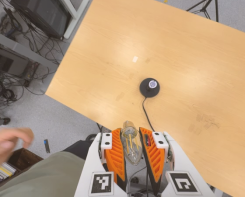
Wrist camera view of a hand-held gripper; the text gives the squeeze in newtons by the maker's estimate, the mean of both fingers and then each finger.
{"total": 22.4, "left": 24.8, "right": 20.1}